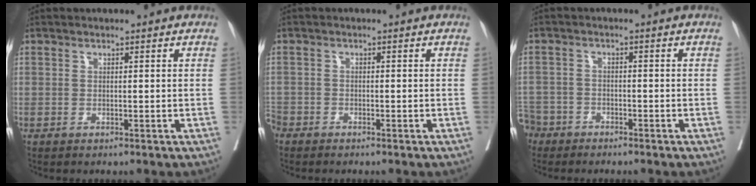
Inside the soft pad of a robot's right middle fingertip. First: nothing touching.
{"total": 2.8, "force": [-2.4, 1.1, 0.8], "torque": [-0.020, -0.005, -0.050]}
{"total": 6.1, "force": [-5.0, 3.5, 0.5], "torque": [-0.016, -0.003, -0.099]}